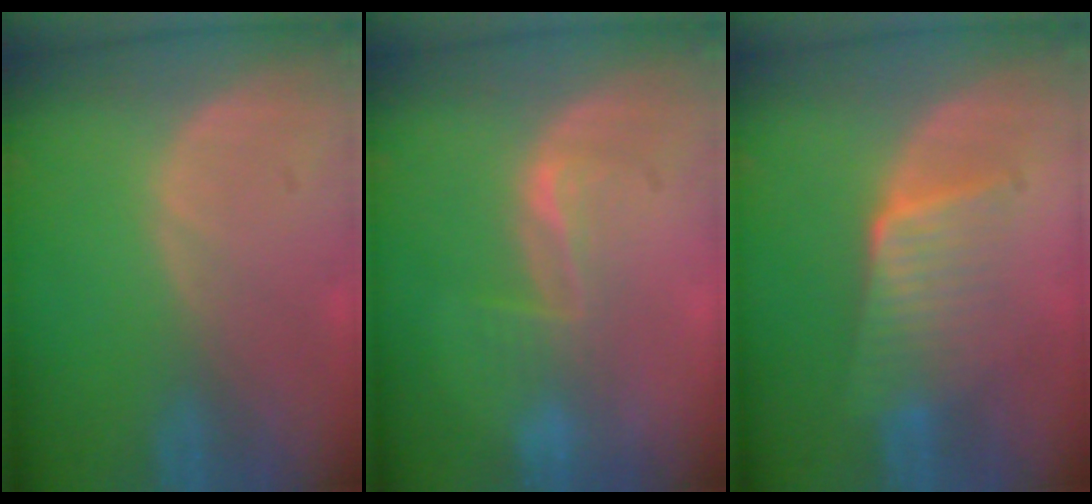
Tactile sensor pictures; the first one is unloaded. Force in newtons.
{"total": 3.5, "press": 3.2, "slide": 1.5}
{"total": 6.7, "press": 5.9, "slide": 3.2}